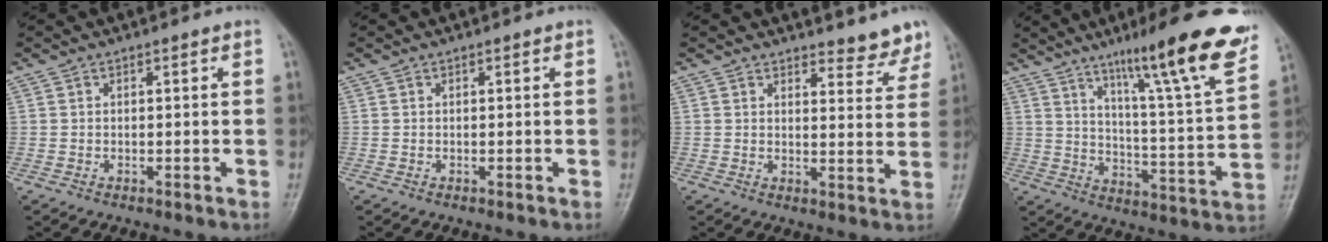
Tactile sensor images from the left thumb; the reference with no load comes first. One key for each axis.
{"total": 0.0}
{"total": 6.0, "fx": 5.5, "fy": 2.1, "fz": 1.2, "tx": 0.014, "ty": -0.043, "tz": 0.060}
{"total": 21.6, "fx": 13.6, "fy": 2.4, "fz": 16.6, "tx": -0.218, "ty": -0.056, "tz": 0.204}